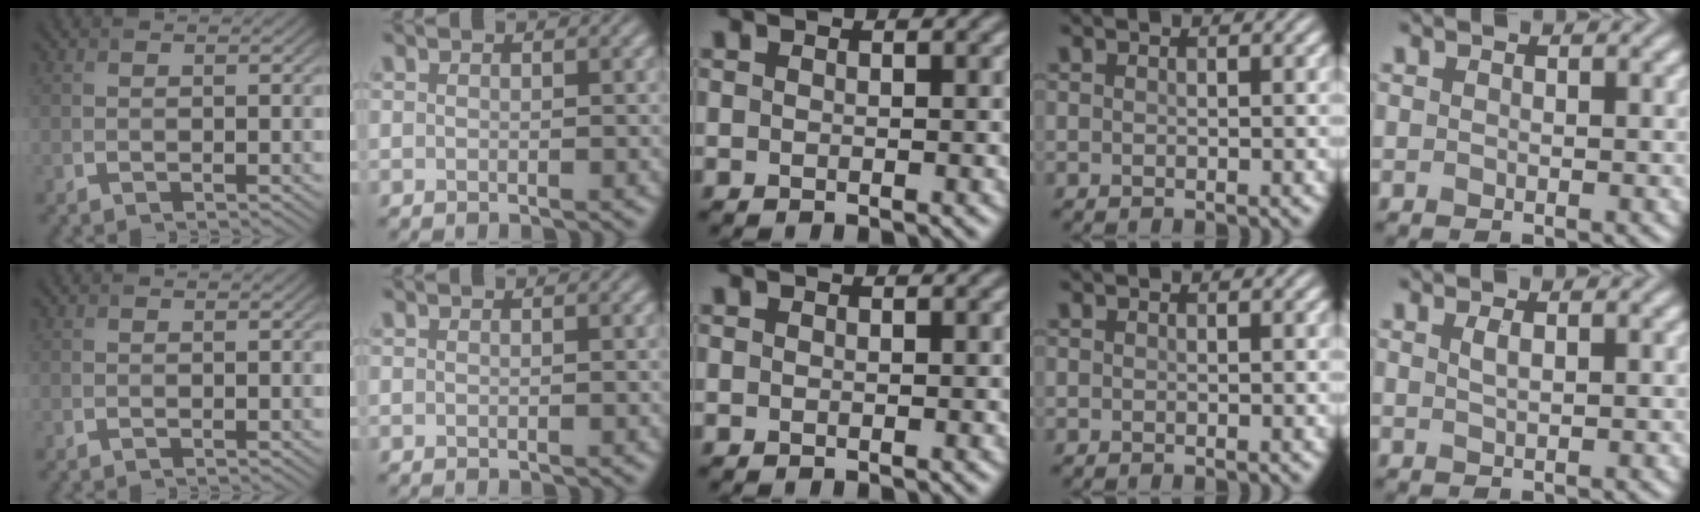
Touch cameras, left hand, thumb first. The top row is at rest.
{"little": {"total": 1.0, "force": [0.5, 0.3, 0.9], "torque": [-0.018, 0.003, 0.009]}}